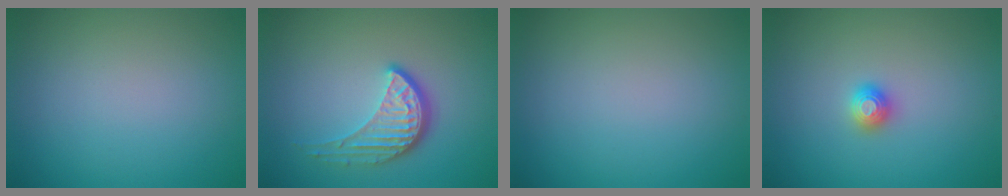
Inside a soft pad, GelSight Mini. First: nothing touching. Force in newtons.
{"total": 3.9, "press": 3.0, "slide": 2.5}
{"total": 0.0}
{"total": 1.2, "press": 1.2, "slide": 0.3}